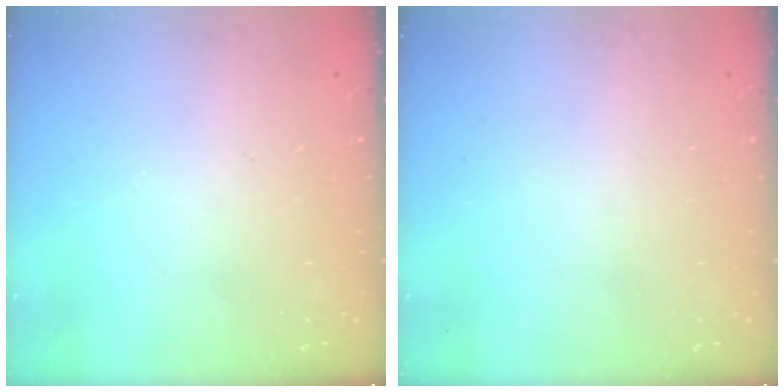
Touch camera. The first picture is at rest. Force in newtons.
{"total": 0.0}